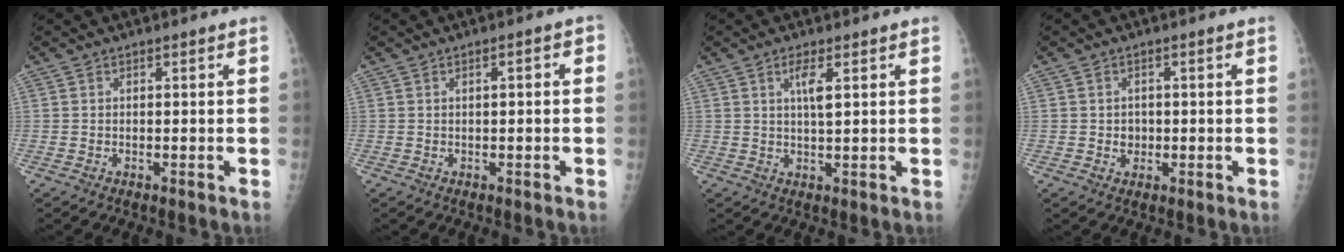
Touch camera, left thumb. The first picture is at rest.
{"total": 2.5, "force": [0.4, 0.9, 2.3], "torque": [-0.032, 0.012, 0.003]}
{"total": 3.9, "force": [1.6, 0.9, 3.4], "torque": [-0.063, -0.007, 0.029]}
{"total": 2.4, "force": [-0.2, 2.2, 1.1], "torque": [-0.003, 0.004, 0.000]}